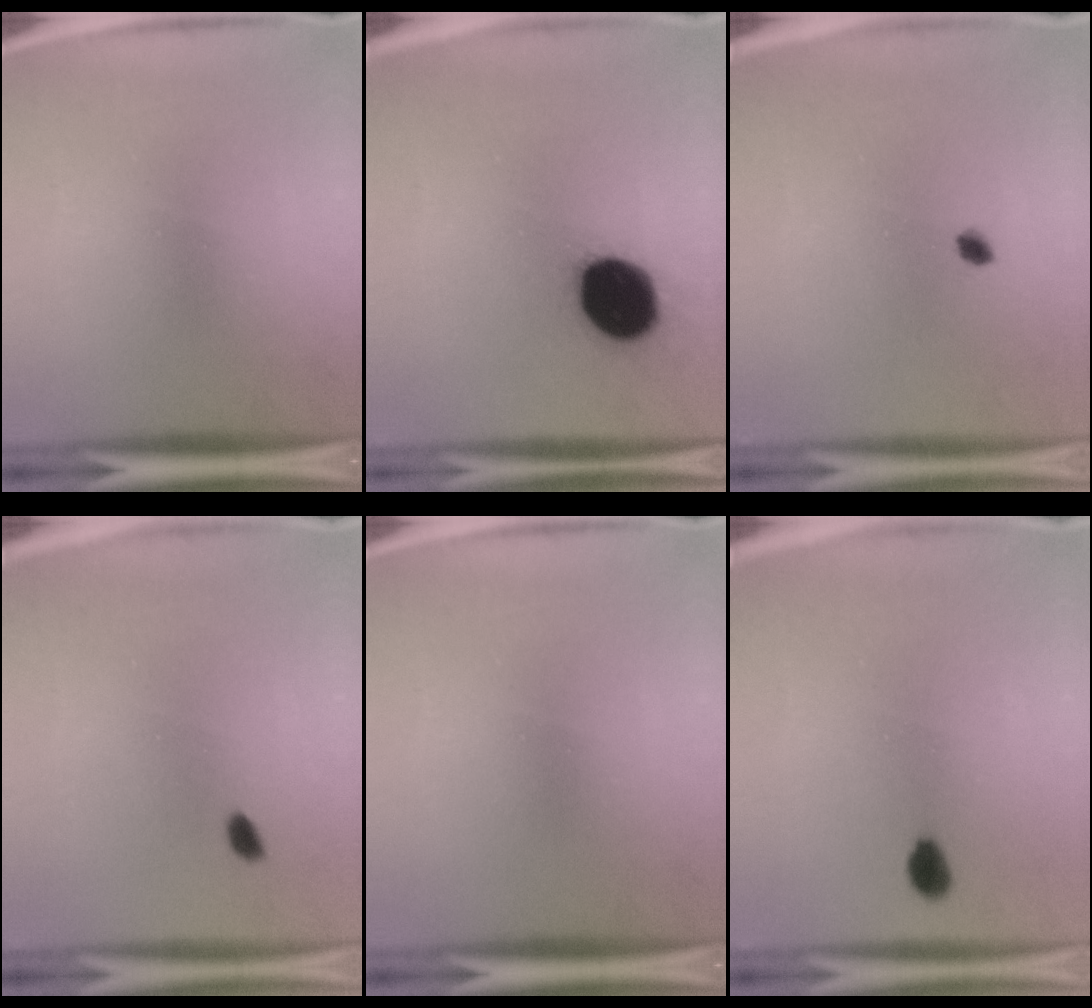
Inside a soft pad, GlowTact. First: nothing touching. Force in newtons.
{"total": 18.6}
{"total": 1.5}
{"total": 1.4}
{"total": 0.0}
{"total": 3.1}